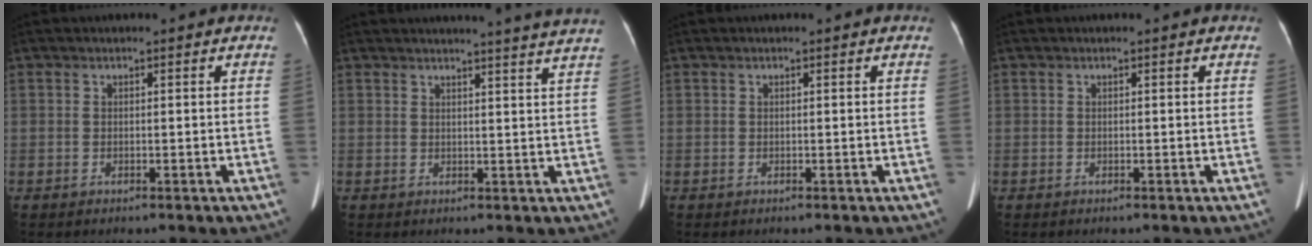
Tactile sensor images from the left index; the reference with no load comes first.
{"total": 9.8, "force": [9.2, -1.6, 2.9], "torque": [-0.031, -0.034, 0.088]}
{"total": 0.0}
{"total": 0.0}